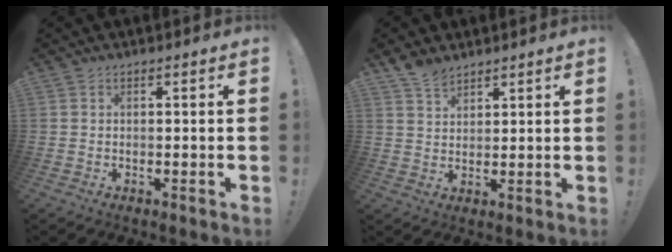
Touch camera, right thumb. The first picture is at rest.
{"total": 5.2, "force": [4.3, 2.4, 1.6], "torque": [-0.031, -0.023, 0.081]}